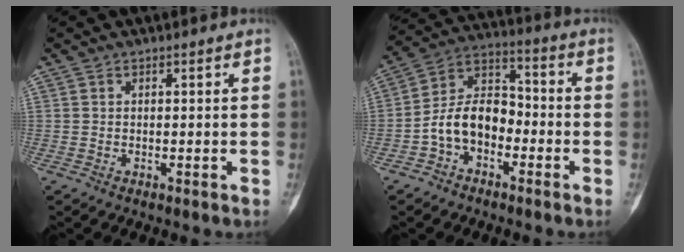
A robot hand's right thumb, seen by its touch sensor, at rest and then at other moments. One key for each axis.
{"total": 11.0, "fx": -3.7, "fy": 7.4, "fz": 7.3, "tx": -0.115, "ty": 0.051, "tz": -0.080}